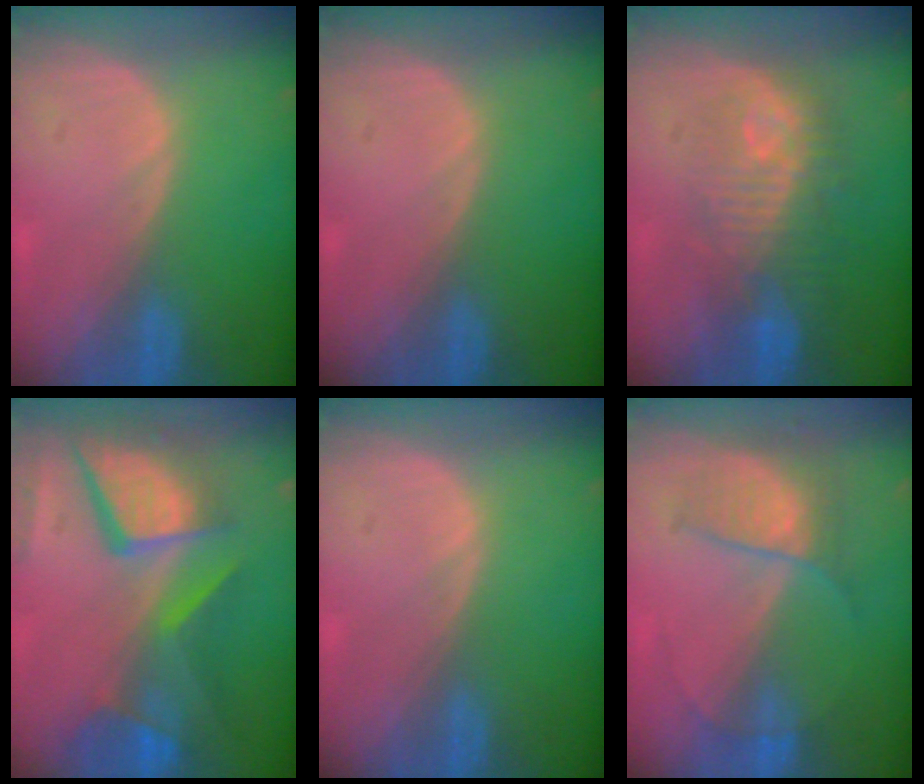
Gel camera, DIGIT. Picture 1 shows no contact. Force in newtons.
{"total": 0.0}
{"total": 9.4, "press": 8.8, "slide": 3.1}
{"total": 12.4, "press": 10.2, "slide": 7.1}
{"total": 0.0}
{"total": 5.9, "press": 5.6, "slide": 1.8}